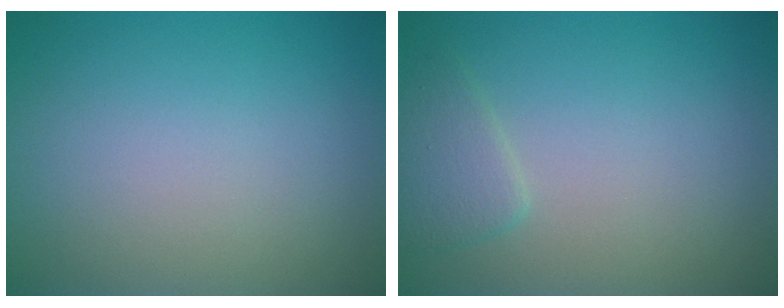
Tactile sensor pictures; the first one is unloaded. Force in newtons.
{"total": 1.8, "press": 1.8, "slide": 0.1}